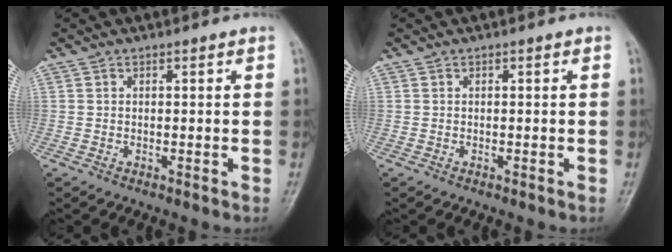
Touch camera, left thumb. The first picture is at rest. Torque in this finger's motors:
{"motor_torque": [-0.02, 0.00, -0.11, 0.00, 0.00]}